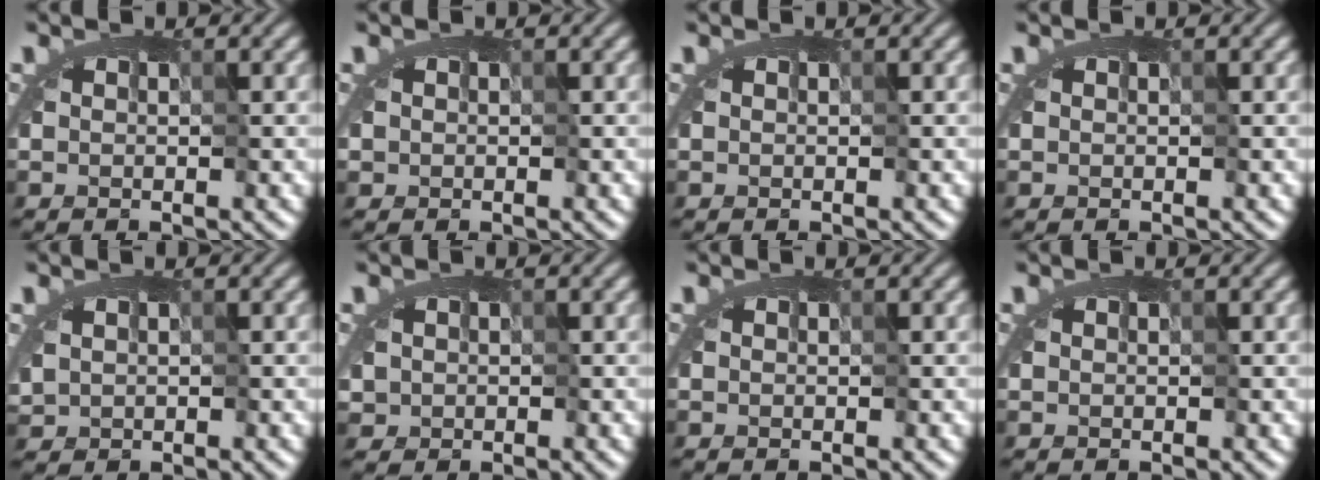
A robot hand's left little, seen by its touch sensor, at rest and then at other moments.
{"total": 0.6, "force": [0.3, 0.5, 0.2], "torque": [-0.005, 0.001, 0.003]}
{"total": 0.0}
{"total": 0.0}
{"total": 1.2, "force": [0.4, 0.9, 0.6], "torque": [-0.016, 0.001, 0.009]}
{"total": 1.3, "force": [0.4, 1.1, 0.5], "torque": [-0.010, 0.004, 0.006]}
{"total": 0.0}
{"total": 0.0}